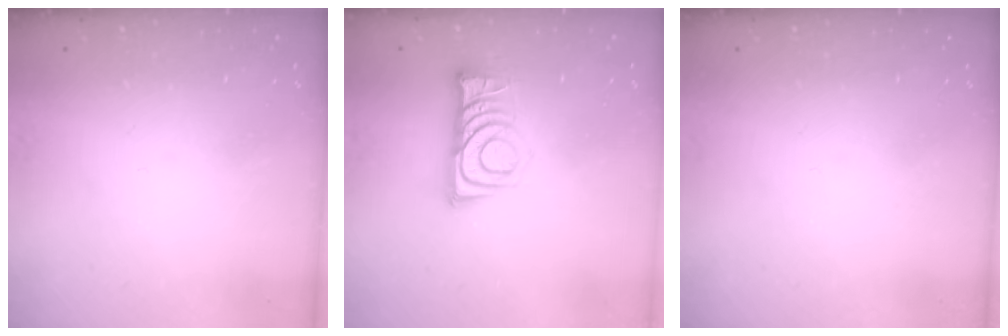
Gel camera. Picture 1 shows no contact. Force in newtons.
{"total": 9.0, "press": 9.0, "slide": 1.1}
{"total": 0.0}